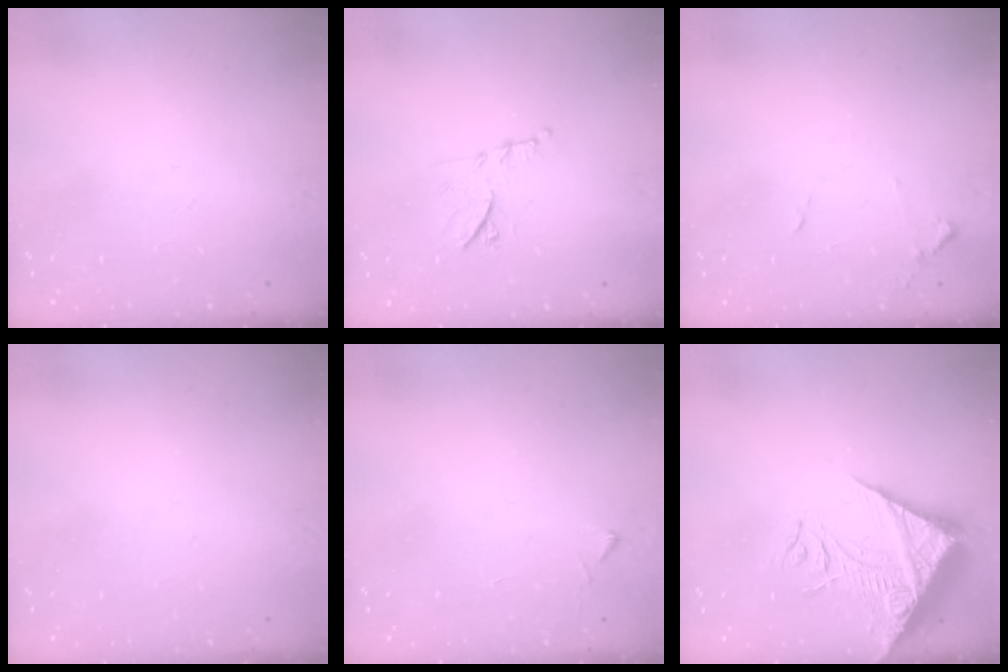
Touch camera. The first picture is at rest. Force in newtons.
{"total": 9.4, "press": 9.4, "slide": 0.1}
{"total": 7.9, "press": 7.8, "slide": 0.7}
{"total": 0.0}
{"total": 4.8, "press": 4.8, "slide": 0.6}
{"total": 14.2, "press": 14.1, "slide": 1.9}